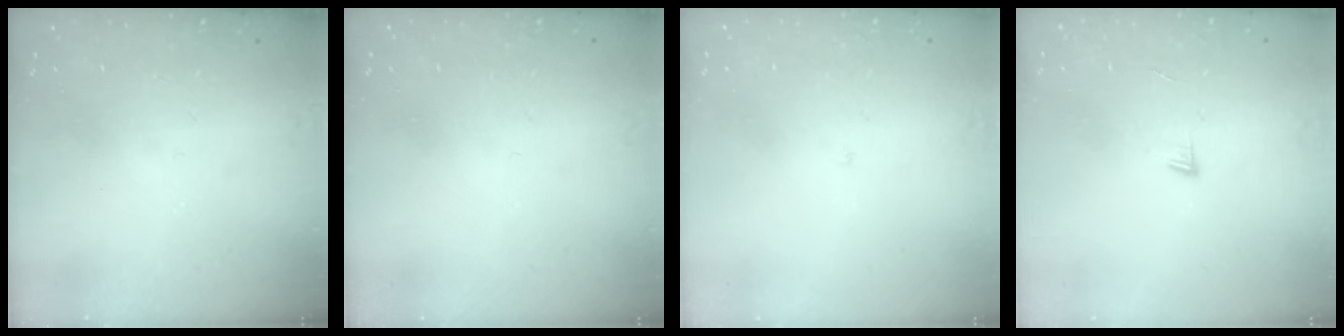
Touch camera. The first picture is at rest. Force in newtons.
{"total": 1.6, "press": 1.6, "slide": 0.1}
{"total": 2.0, "press": 2.0, "slide": 0.2}
{"total": 4.3, "press": 4.2, "slide": 0.4}